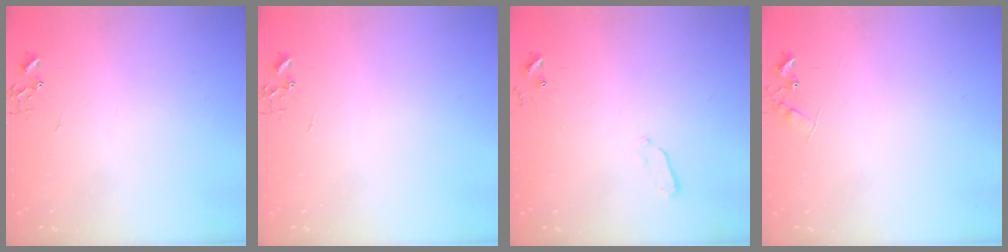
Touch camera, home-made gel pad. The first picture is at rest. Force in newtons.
{"total": 0.0}
{"total": 4.0, "press": 3.9, "slide": 1.0}
{"total": 7.0, "press": 7.0, "slide": 0.8}